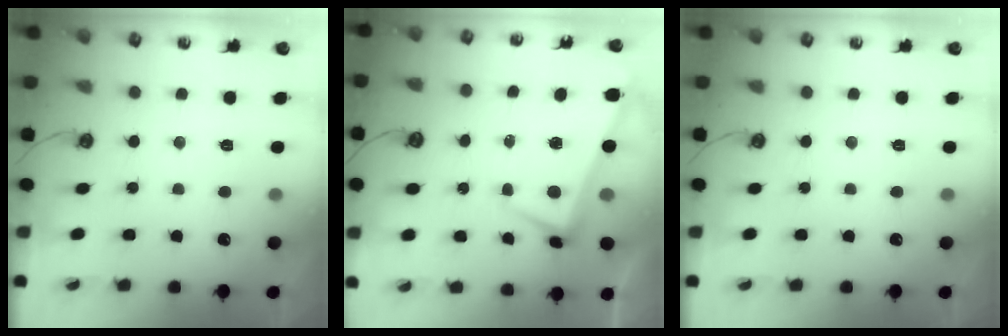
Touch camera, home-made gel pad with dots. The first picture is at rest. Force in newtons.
{"total": 2.0, "press": 1.9, "slide": 0.6}
{"total": 0.0}